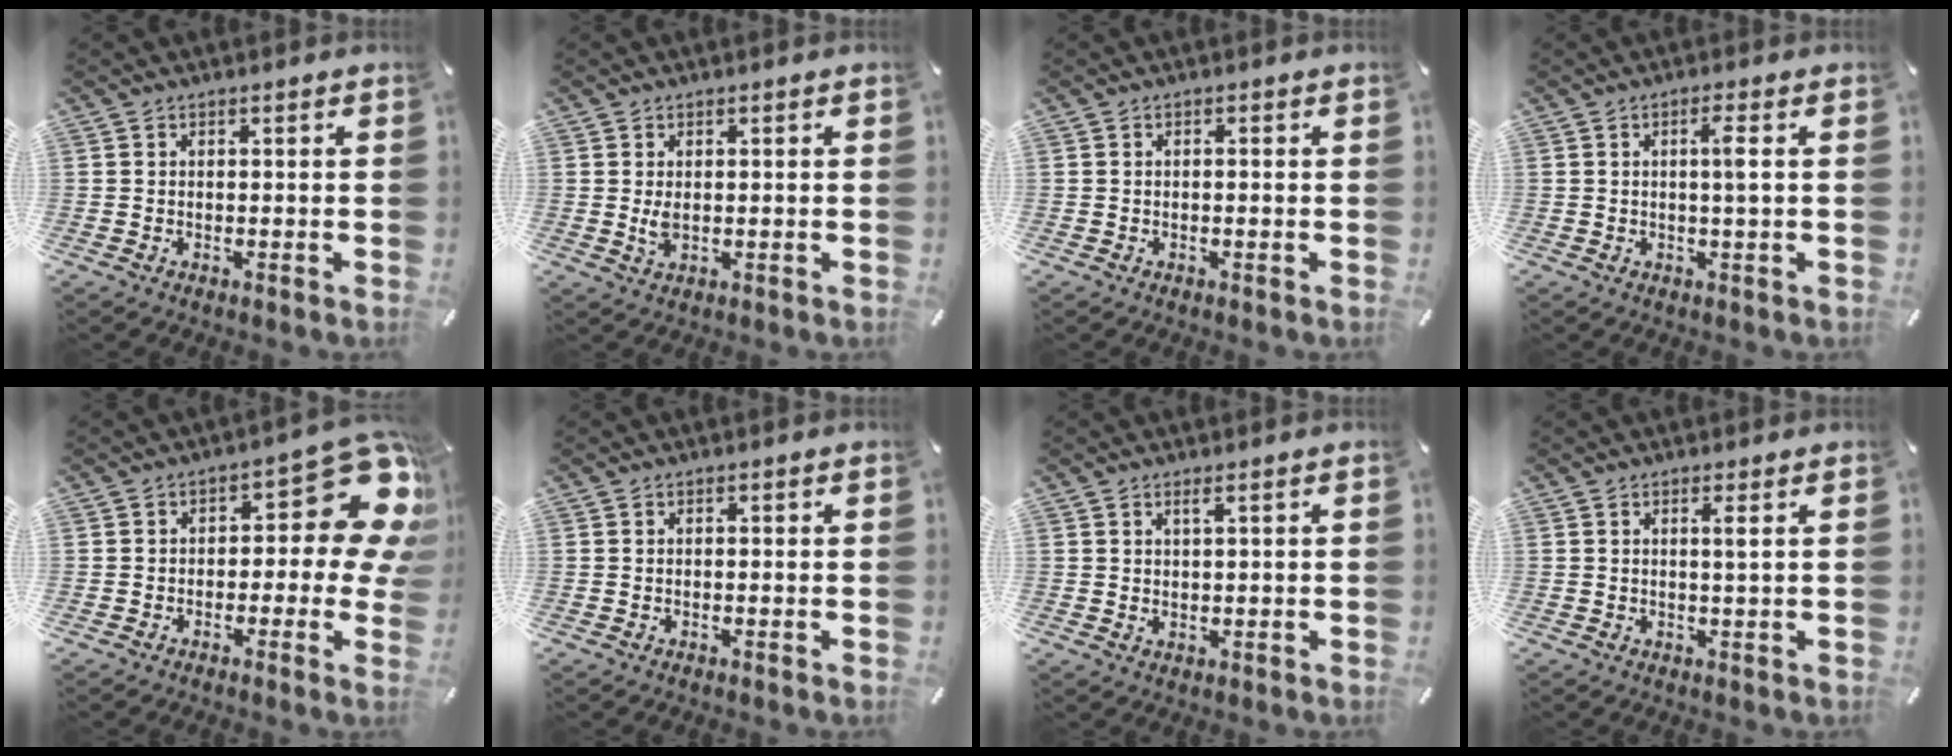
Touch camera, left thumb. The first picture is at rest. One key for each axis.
{"total": 2.6, "fx": 0.1, "fy": 1.5, "fz": 2.1, "tx": -0.049, "ty": -0.006, "tz": -0.006}
{"total": 0.8, "fx": -0.2, "fy": 0.2, "fz": 0.8, "tx": -0.013, "ty": 0.000, "tz": -0.004}
{"total": 3.7, "fx": 0.5, "fy": 0.2, "fz": 3.7, "tx": -0.071, "ty": -0.001, "tz": 0.005}
{"total": 14.8, "fx": 5.2, "fy": 6.8, "fz": 12.0, "tx": -0.142, "ty": -0.042, "tz": 0.083}
{"total": 0.0}
{"total": 1.9, "fx": 1.1, "fy": 0.5, "fz": 1.4, "tx": -0.028, "ty": 0.000, "tz": 0.020}
{"total": 2.2, "fx": 0.6, "fy": -0.1, "fz": 2.1, "tx": -0.041, "ty": -0.003, "tz": 0.009}